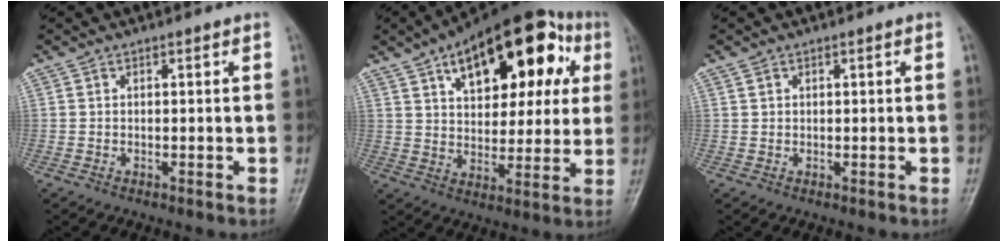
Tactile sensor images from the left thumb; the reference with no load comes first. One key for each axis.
{"total": 24.1, "fx": 10.0, "fy": 12.4, "fz": 18.0, "tx": -0.230, "ty": 0.014, "tz": 0.148}
{"total": 0.7, "fx": 0.3, "fy": 0.6, "fz": 0.2, "tx": -0.003, "ty": 0.007, "tz": 0.011}